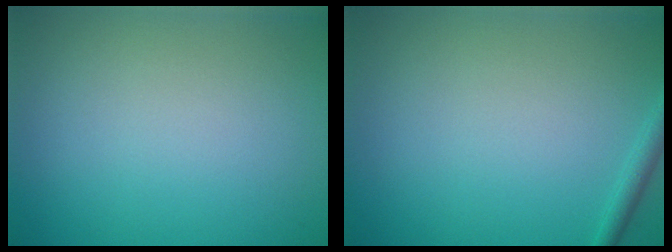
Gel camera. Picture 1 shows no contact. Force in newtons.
{"total": 1.2, "press": 1.1, "slide": 0.1}